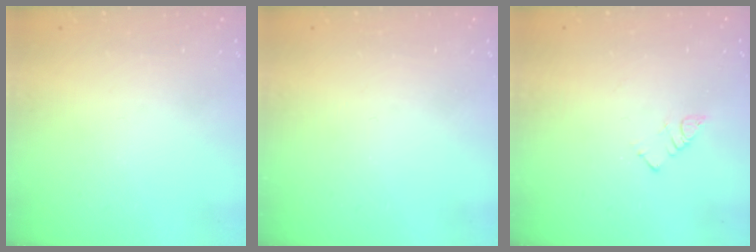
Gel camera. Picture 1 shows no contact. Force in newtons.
{"total": 0.0}
{"total": 3.2, "press": 3.2, "slide": 0.4}